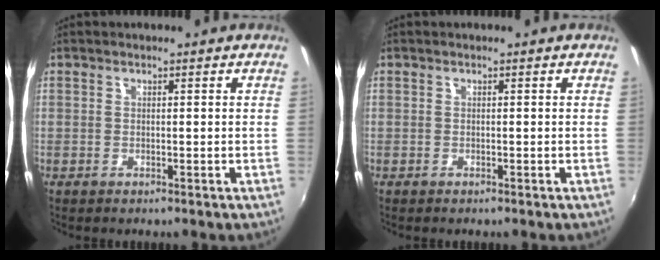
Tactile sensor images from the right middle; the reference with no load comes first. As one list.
[{"total": 0.0}]